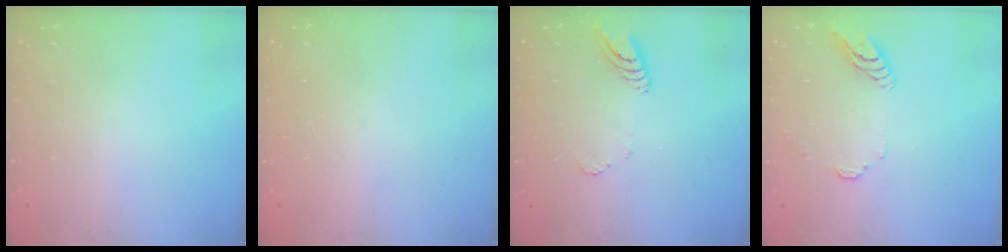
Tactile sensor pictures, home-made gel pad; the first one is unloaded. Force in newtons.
{"total": 0.0}
{"total": 8.5, "press": 8.4, "slide": 0.7}
{"total": 9.0, "press": 9.0, "slide": 0.7}